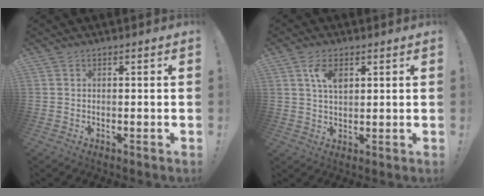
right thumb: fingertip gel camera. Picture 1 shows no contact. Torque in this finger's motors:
{"motor_torque": [-0.04, 0.23, 0.29, -0.21, 0.01]}